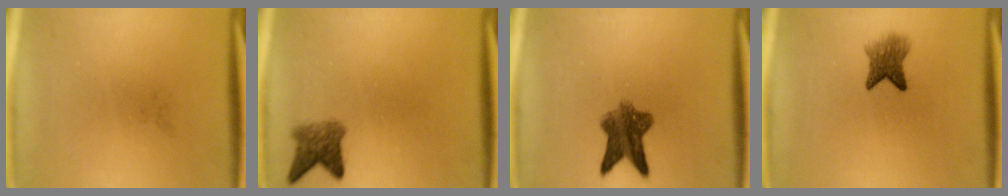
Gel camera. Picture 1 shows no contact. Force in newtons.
{"total": 3.7}
{"total": 7.1}
{"total": 3.9}